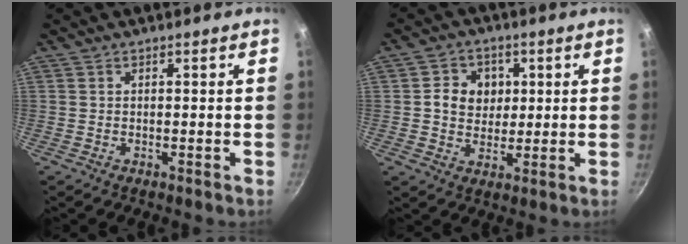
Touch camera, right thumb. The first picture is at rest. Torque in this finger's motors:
{"motor_torque": [-0.47, 0.56, 0.23, -0.21, 0.08]}